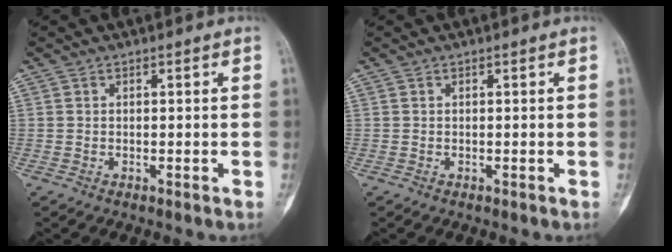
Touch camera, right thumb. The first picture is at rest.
{"total": 0.0}